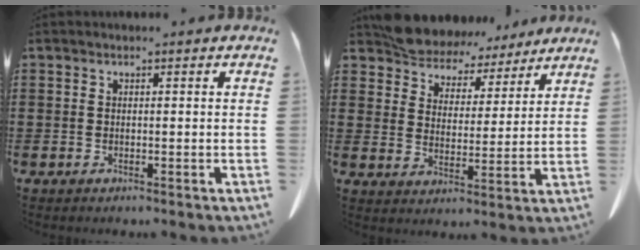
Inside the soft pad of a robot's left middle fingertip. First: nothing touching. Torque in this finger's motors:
{"motor_torque": [1.93, 0.21, 0.40, 0.05]}